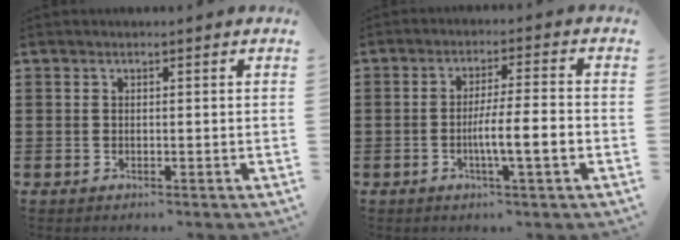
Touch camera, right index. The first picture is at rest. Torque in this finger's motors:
{"motor_torque": [1.69, -0.39, 0.73, 0.19]}